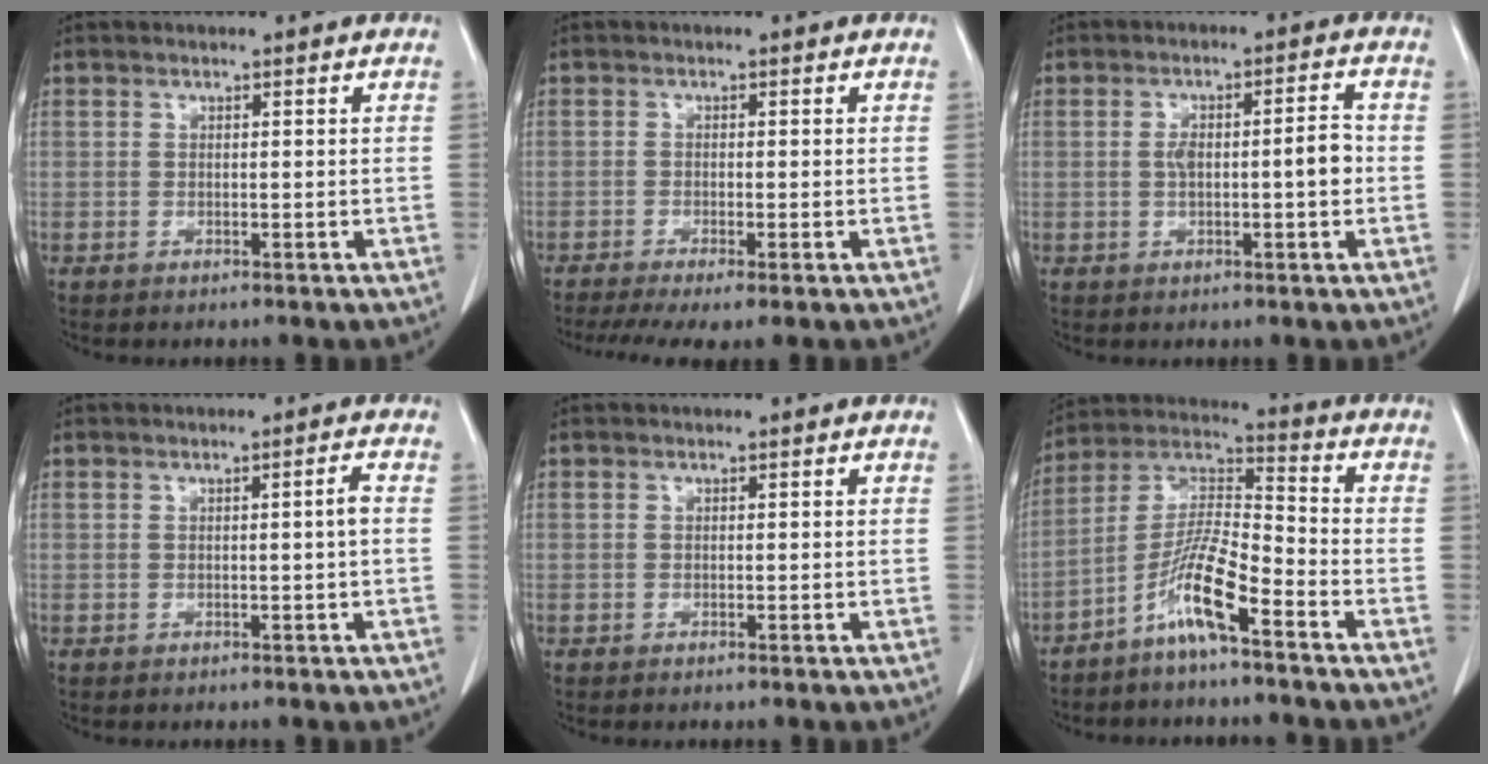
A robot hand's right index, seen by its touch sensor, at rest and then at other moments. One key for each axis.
{"total": 6.5, "fx": -4.7, "fy": 0.8, "fz": 4.5, "tx": -0.069, "ty": -0.014, "tz": -0.079}
{"total": 6.0, "fx": -0.4, "fy": 1.3, "fz": 5.8, "tx": -0.100, "ty": 0.017, "tz": -0.005}
{"total": 1.4, "fx": -0.1, "fy": -0.3, "fz": 1.4, "tx": -0.022, "ty": 0.000, "tz": -0.001}
{"total": 0.0}
{"total": 9.9, "fx": -5.8, "fy": 0.7, "fz": 7.9, "tx": -0.163, "ty": 0.000, "tz": -0.117}